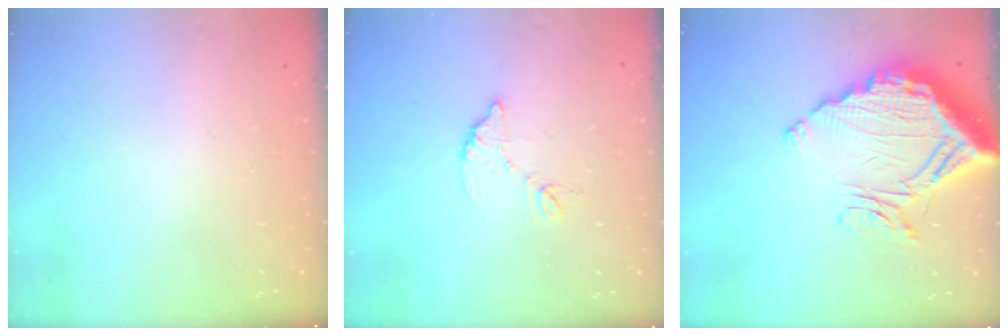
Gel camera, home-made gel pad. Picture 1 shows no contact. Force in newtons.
{"total": 8.4, "press": 8.4, "slide": 0.6}
{"total": 17.9, "press": 17.8, "slide": 1.7}